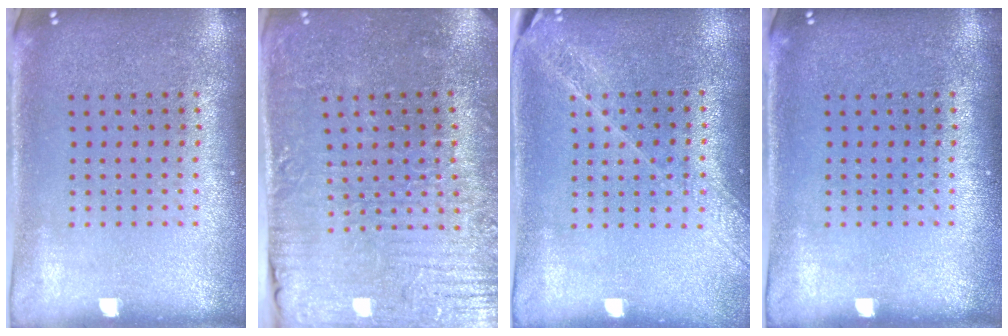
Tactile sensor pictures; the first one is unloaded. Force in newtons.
{"total": 3.9, "press": 3.8, "slide": 0.5}
{"total": 1.6, "press": 1.5, "slide": 0.6}
{"total": 0.0}